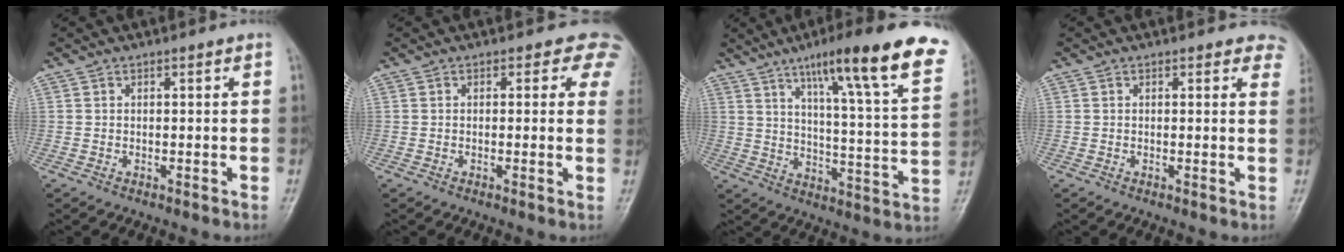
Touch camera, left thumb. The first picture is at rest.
{"total": 4.3, "force": [2.6, 2.8, 2.0], "torque": [0.014, -0.007, 0.004]}
{"total": 23.6, "force": [14.1, 3.2, 18.6], "torque": [-0.246, -0.042, 0.197]}
{"total": 4.1, "force": [3.5, 1.9, 0.8], "torque": [0.026, -0.013, 0.013]}